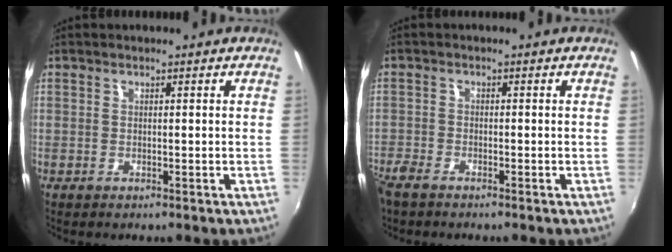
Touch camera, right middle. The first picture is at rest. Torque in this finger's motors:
{"motor_torque": [1.08, -1.06, 0.23, 0.20]}